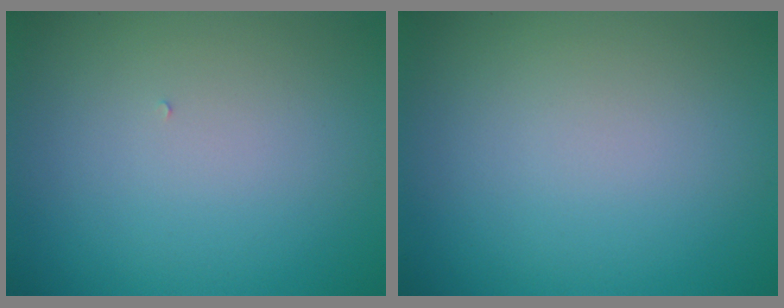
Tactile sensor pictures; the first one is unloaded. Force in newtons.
{"total": 0.0}